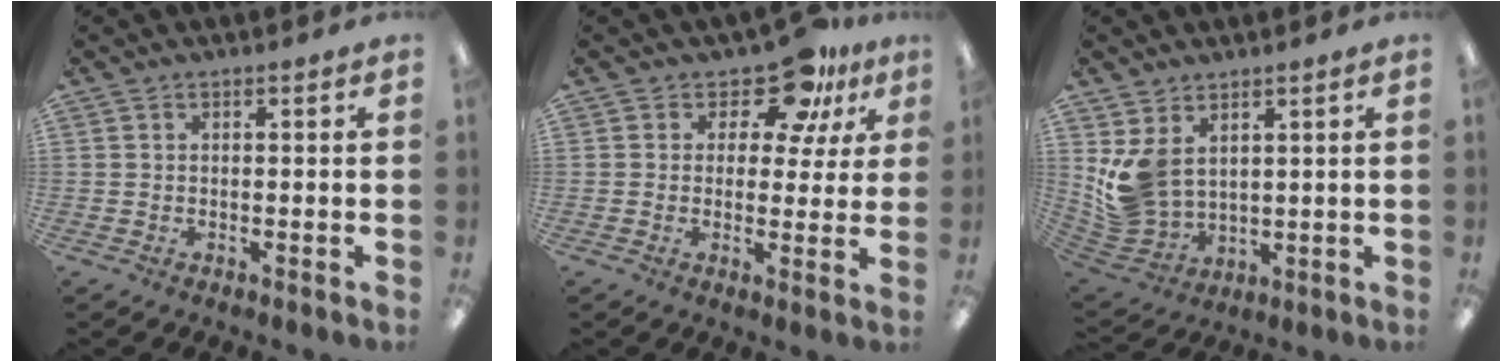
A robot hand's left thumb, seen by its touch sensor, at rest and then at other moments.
{"total": 10.6, "force": [7.3, 5.5, 5.4], "torque": [-0.078, -0.044, 0.128]}
{"total": 10.1, "force": [3.3, 7.7, 5.7], "torque": [-0.133, -0.015, 0.072]}